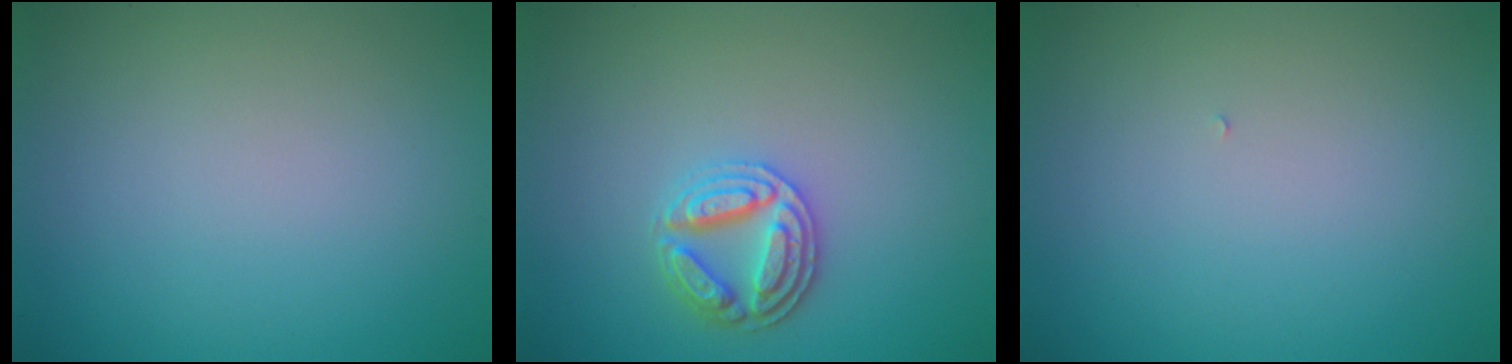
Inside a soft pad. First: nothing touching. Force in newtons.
{"total": 3.0, "press": 2.9, "slide": 0.8}
{"total": 0.0}